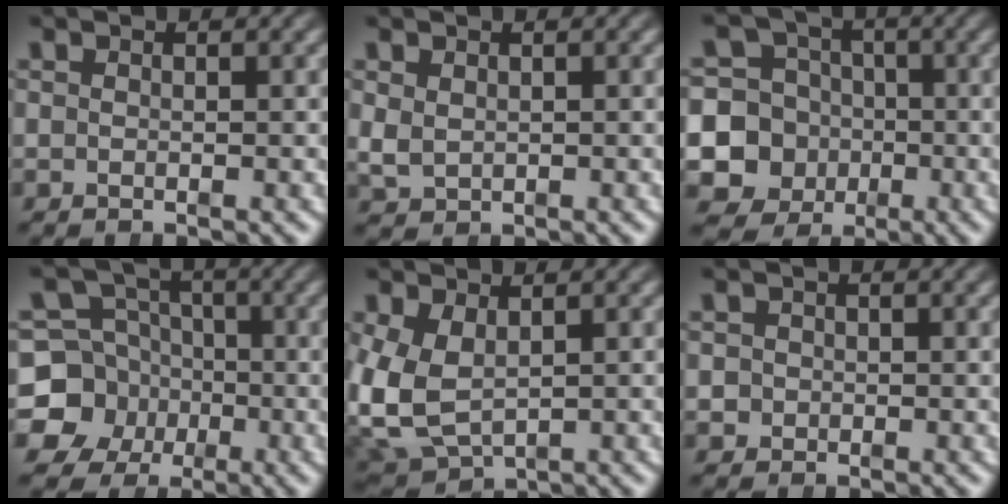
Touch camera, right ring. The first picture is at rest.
{"total": 1.6, "force": [0.3, 1.4, 0.7], "torque": [-0.025, -0.012, 0.018]}
{"total": 17.1, "force": [-4.5, 15.9, 4.5], "torque": [-0.123, -0.082, -0.075]}
{"total": 13.7, "force": [-3.1, 12.6, 4.3], "torque": [-0.087, -0.056, -0.052]}
{"total": 7.9, "force": [-0.6, 6.8, 4.0], "torque": [-0.123, -0.036, 0.008]}
{"total": 1.8, "force": [-0.5, 1.8, 0.1], "torque": [-0.011, -0.007, -0.009]}